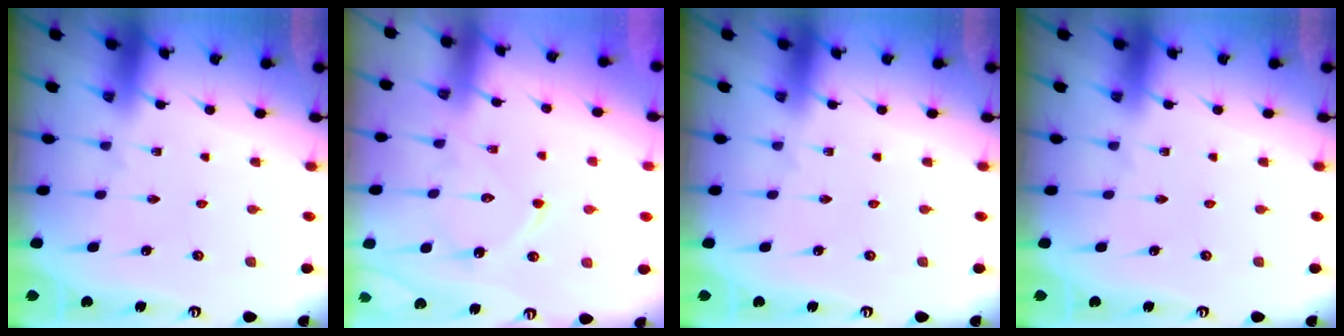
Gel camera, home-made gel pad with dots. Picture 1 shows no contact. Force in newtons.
{"total": 11.7, "press": 11.6, "slide": 0.7}
{"total": 0.0}
{"total": 0.0}